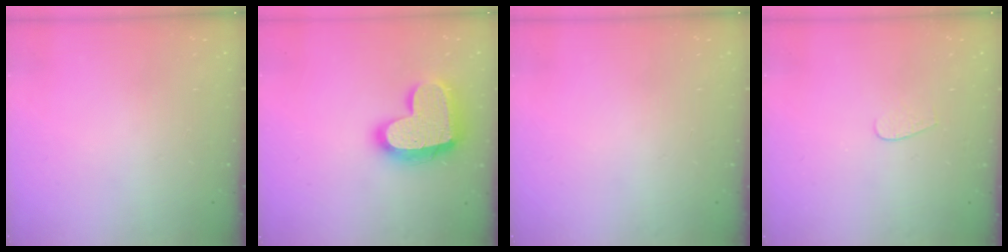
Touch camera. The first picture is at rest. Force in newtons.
{"total": 20.3, "press": 20.3, "slide": 1.4}
{"total": 0.0}
{"total": 3.5, "press": 3.5, "slide": 0.3}